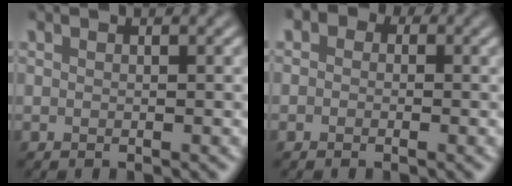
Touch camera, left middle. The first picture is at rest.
{"total": 3.1, "force": [1.0, 2.5, 1.6], "torque": [-0.002, 0.010, -0.033]}